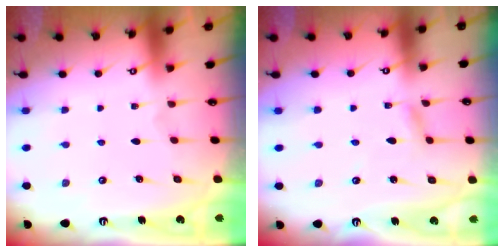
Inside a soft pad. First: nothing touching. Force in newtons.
{"total": 2.0, "press": 2.0, "slide": 0.2}